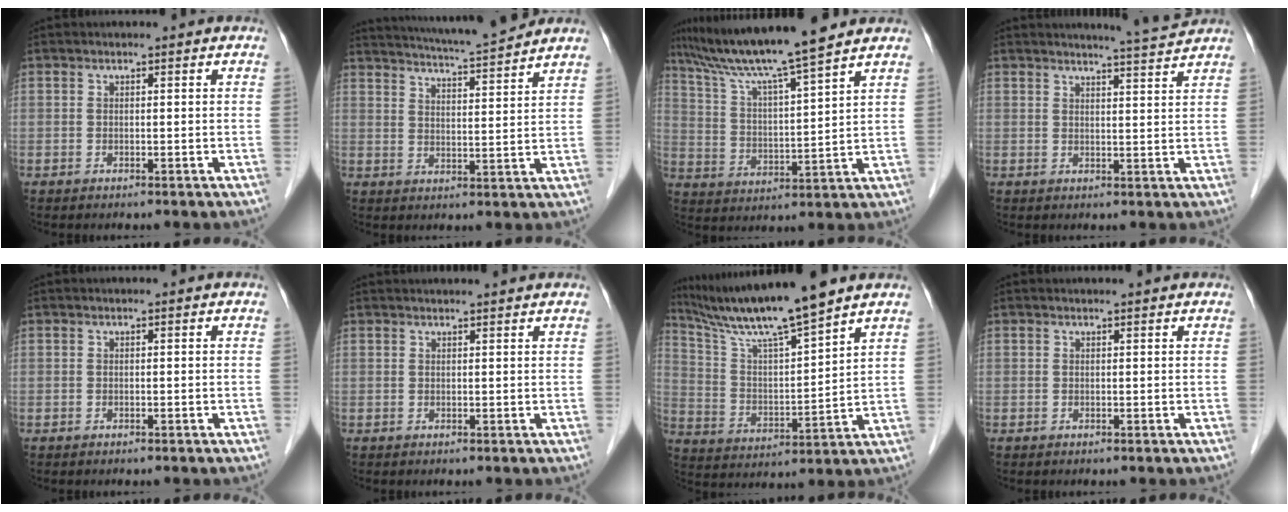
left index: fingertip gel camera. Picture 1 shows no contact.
{"total": 12.6, "force": [11.6, -0.8, 4.9], "torque": [-0.092, 0.005, 0.167]}
{"total": 13.5, "force": [11.4, -1.2, 7.1], "torque": [-0.133, 0.012, 0.200]}
{"total": 4.2, "force": [4.0, -1.3, 0.4], "torque": [-0.018, -0.015, 0.055]}
{"total": 0.0}
{"total": 4.5, "force": [4.2, -0.3, 1.5], "torque": [-0.020, 0.022, 0.050]}
{"total": 14.5, "force": [12.2, -0.9, 7.7], "torque": [-0.145, 0.004, 0.226]}
{"total": 1.1, "force": [1.1, -0.1, 0.2], "torque": [-0.007, 0.003, 0.017]}